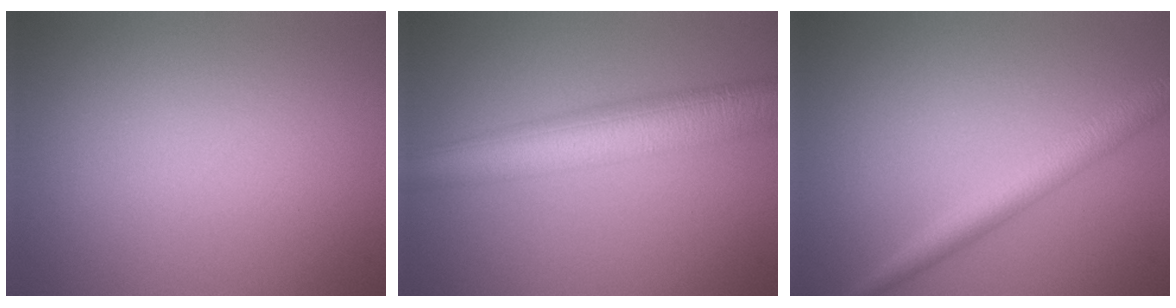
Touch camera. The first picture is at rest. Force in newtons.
{"total": 7.6, "press": 7.6, "slide": 0.2}
{"total": 3.2, "press": 3.2, "slide": 0.1}